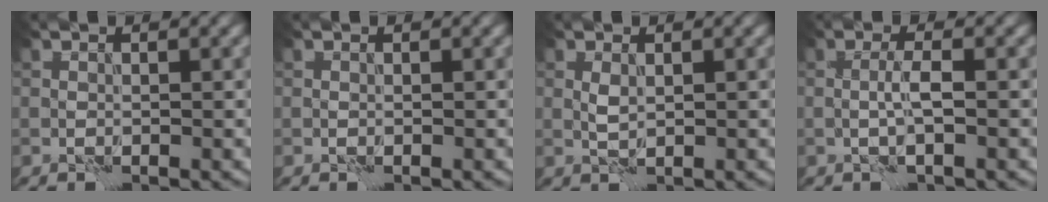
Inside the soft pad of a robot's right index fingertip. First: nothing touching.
{"total": 0.0}
{"total": 0.7, "force": [0.5, 0.1, 0.5], "torque": [-0.013, 0.000, 0.011]}
{"total": 1.3, "force": [-0.1, -0.2, 1.3], "torque": [-0.025, 0.005, -0.003]}